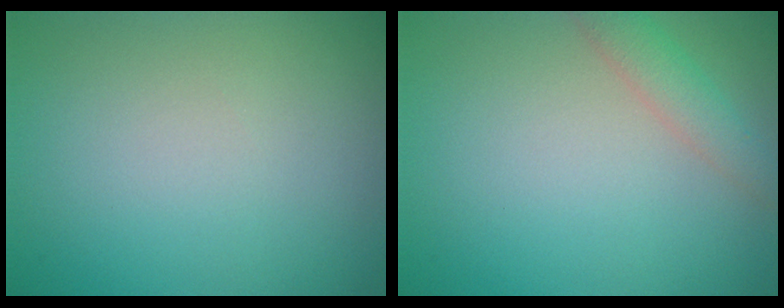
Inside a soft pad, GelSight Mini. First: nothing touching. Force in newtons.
{"total": 2.1, "press": 2.1, "slide": 0.2}